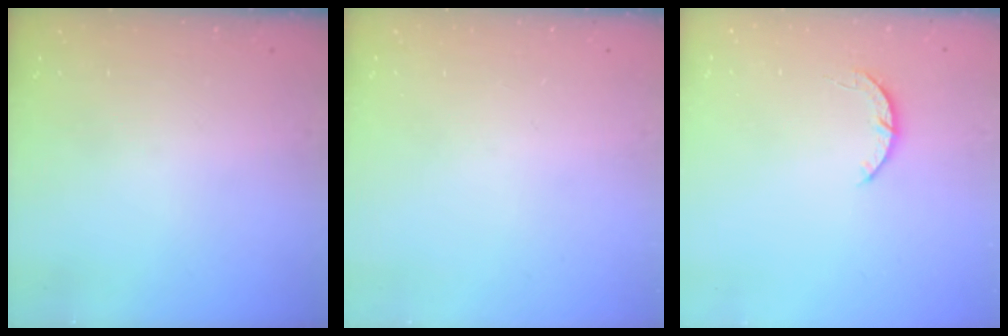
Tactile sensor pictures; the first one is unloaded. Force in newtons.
{"total": 0.0}
{"total": 3.3, "press": 3.3, "slide": 0.5}